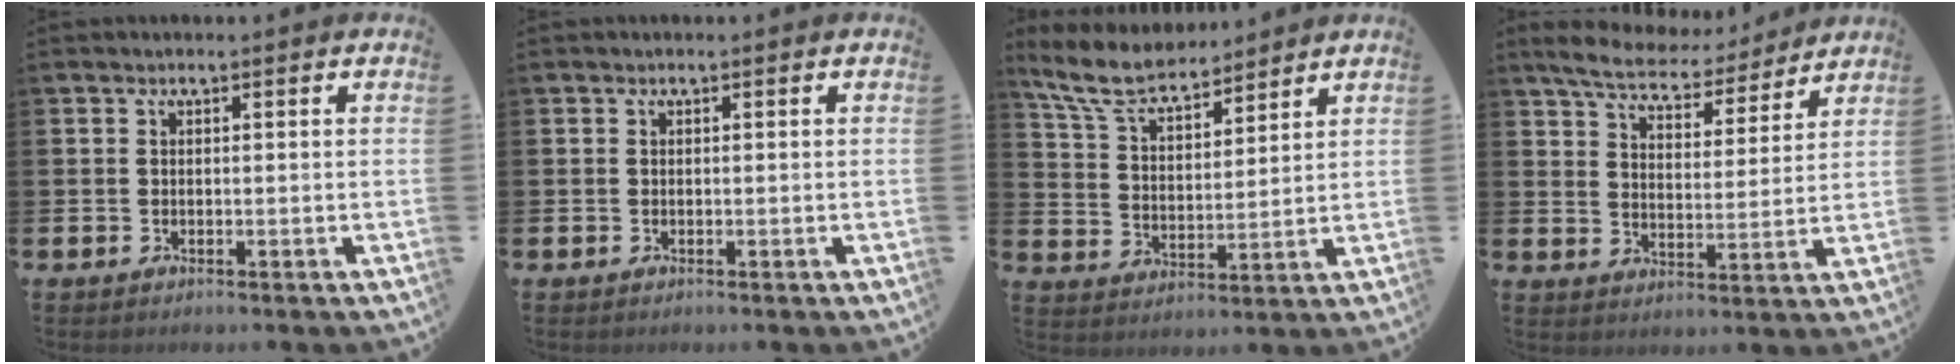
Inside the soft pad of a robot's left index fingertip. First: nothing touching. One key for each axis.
{"total": 0.0}
{"total": 7.3, "fx": 6.7, "fy": 1.8, "fz": 2.4, "tx": -0.079, "ty": -0.033, "tz": 0.121}
{"total": 7.0, "fx": 6.6, "fy": 1.6, "fz": 1.8, "tx": -0.064, "ty": -0.041, "tz": 0.116}